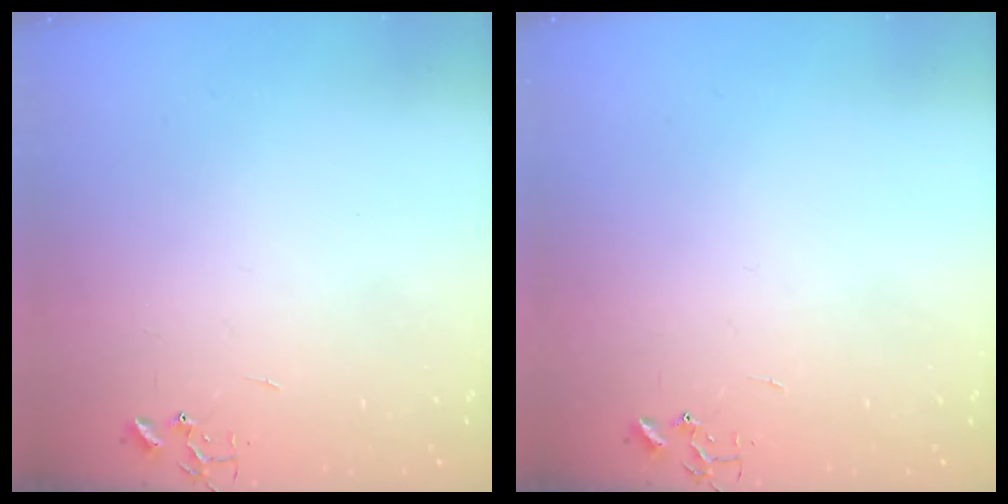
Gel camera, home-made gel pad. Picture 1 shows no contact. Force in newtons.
{"total": 0.0}